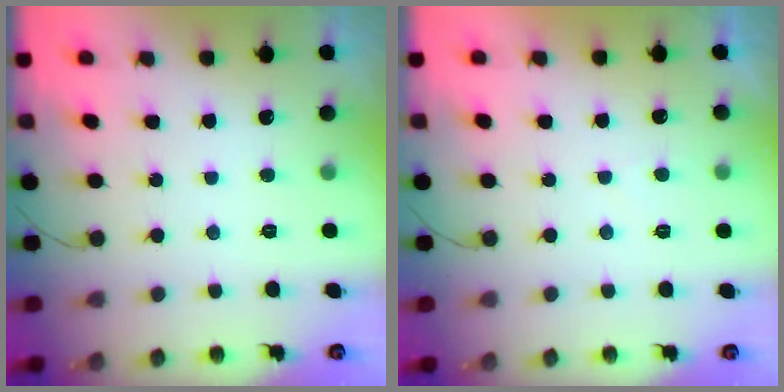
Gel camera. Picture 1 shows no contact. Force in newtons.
{"total": 1.7, "press": 1.6, "slide": 0.5}